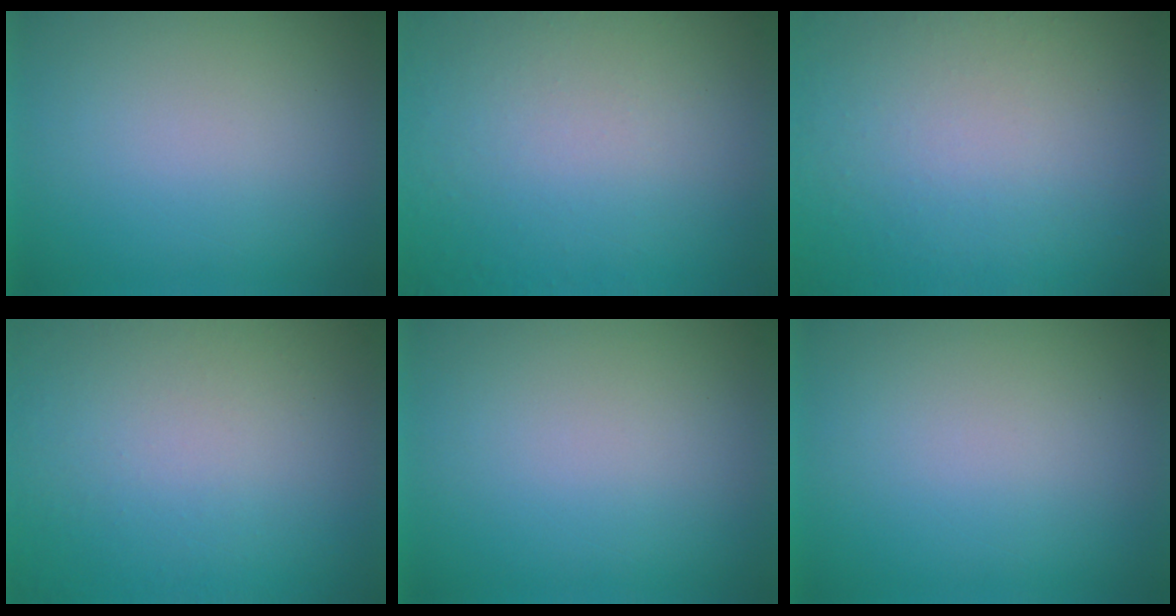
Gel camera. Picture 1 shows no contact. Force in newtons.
{"total": 4.7}
{"total": 9.8}
{"total": 1.2}
{"total": 0.0}
{"total": 0.0}